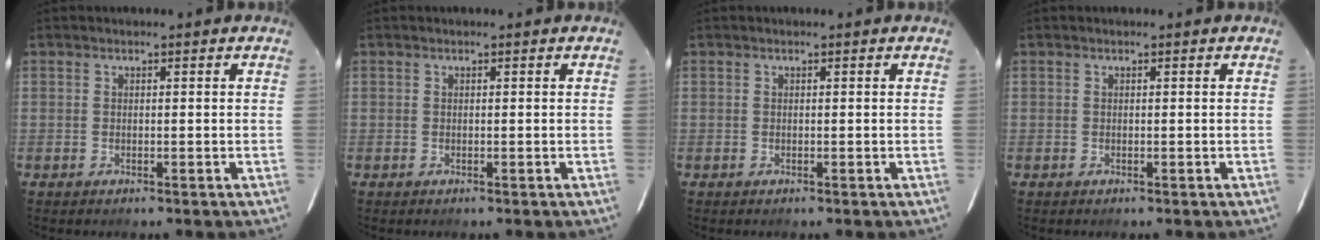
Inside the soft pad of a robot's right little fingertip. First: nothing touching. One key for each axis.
{"total": 0.0}
{"total": 0.0}
{"total": 0.0}